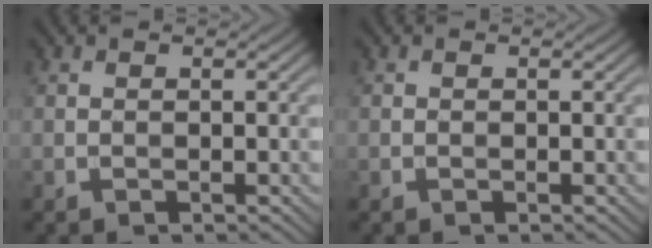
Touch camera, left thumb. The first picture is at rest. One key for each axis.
{"total": 0.0}